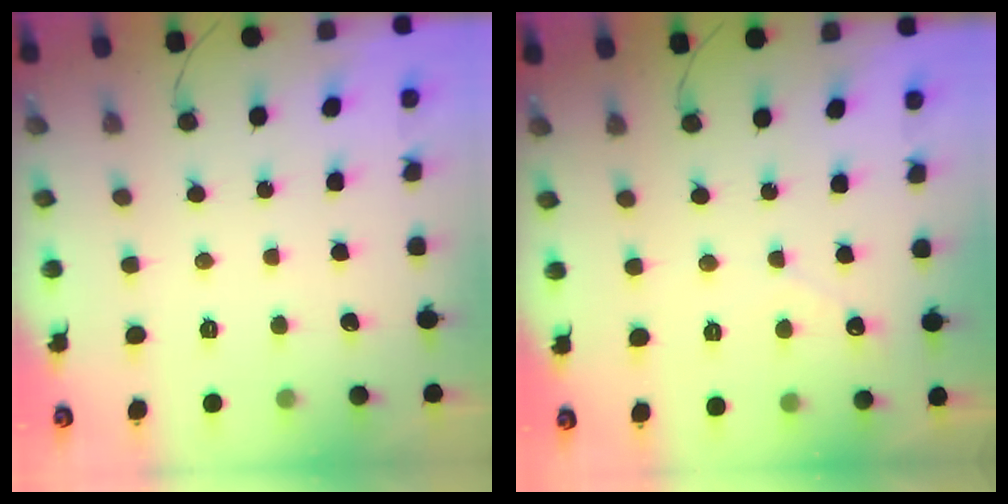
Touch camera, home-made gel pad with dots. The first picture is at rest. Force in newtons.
{"total": 1.6, "press": 1.6, "slide": 0.1}